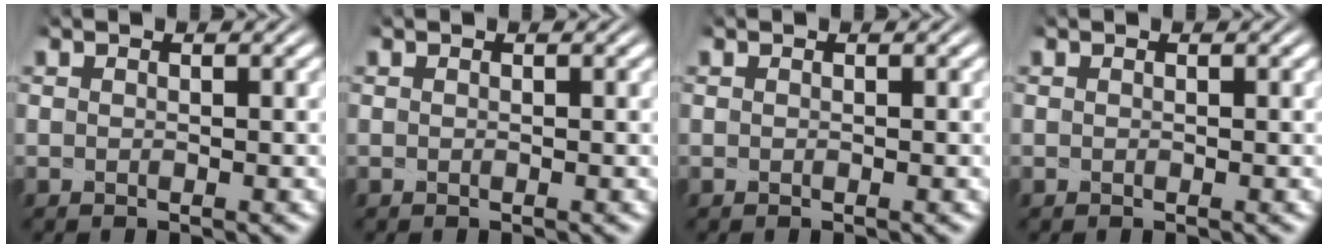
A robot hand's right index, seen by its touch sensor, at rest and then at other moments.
{"total": 0.0}
{"total": 0.0}
{"total": 0.0}